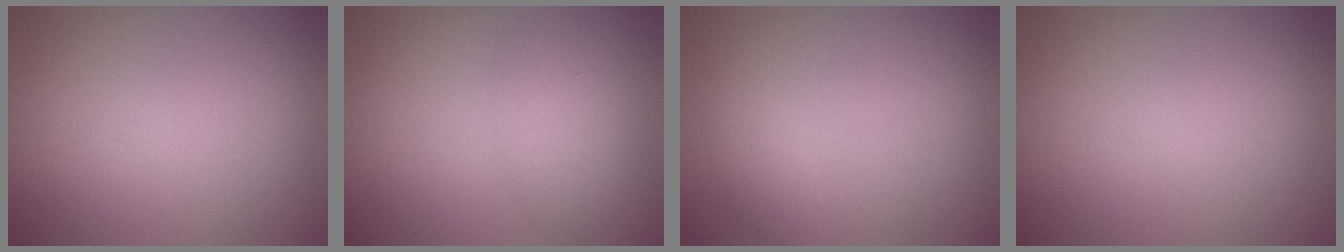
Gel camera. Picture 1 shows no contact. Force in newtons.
{"total": 2.2, "press": 2.2, "slide": 0.1}
{"total": 1.2, "press": 1.2, "slide": 0.1}
{"total": 0.0}